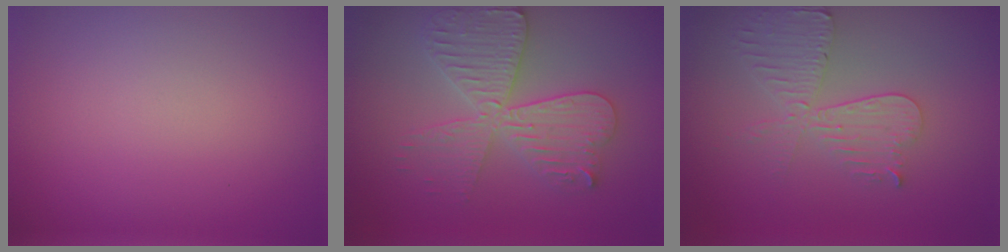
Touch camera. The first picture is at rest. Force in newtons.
{"total": 5.7, "press": 5.7, "slide": 0.9}
{"total": 4.1, "press": 3.6, "slide": 2.0}